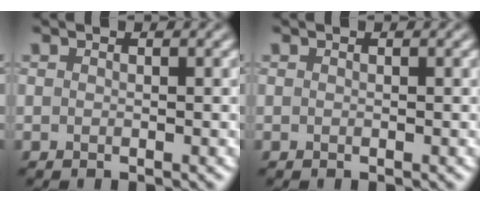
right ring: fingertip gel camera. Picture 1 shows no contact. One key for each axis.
{"total": 0.0}